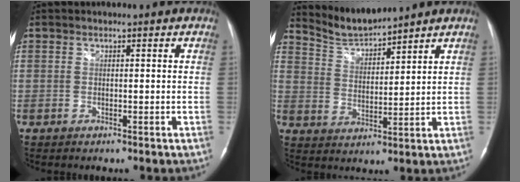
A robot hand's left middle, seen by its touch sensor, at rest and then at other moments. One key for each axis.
{"total": 6.1, "fx": 6.0, "fy": -0.5, "fz": 0.1, "tx": -0.011, "ty": -0.001, "tz": 0.127}